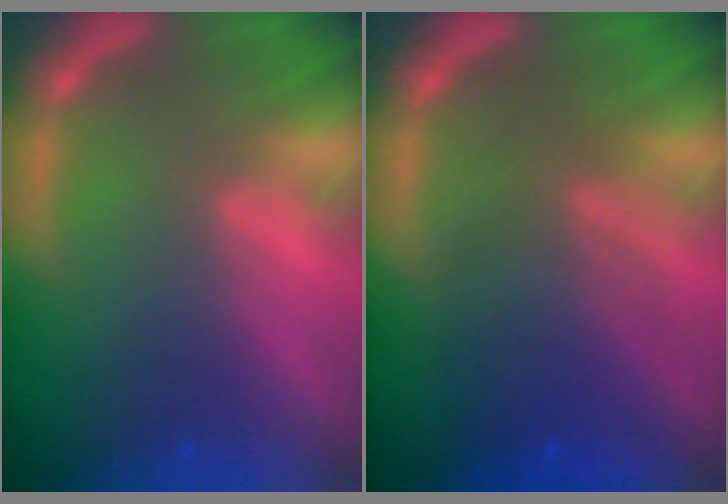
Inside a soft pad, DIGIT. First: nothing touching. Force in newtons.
{"total": 6.6}